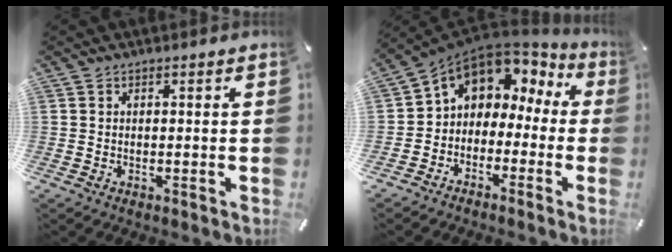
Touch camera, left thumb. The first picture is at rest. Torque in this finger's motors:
{"motor_torque": [1.25, 3.75, 1.08, 0.65, 0.15]}